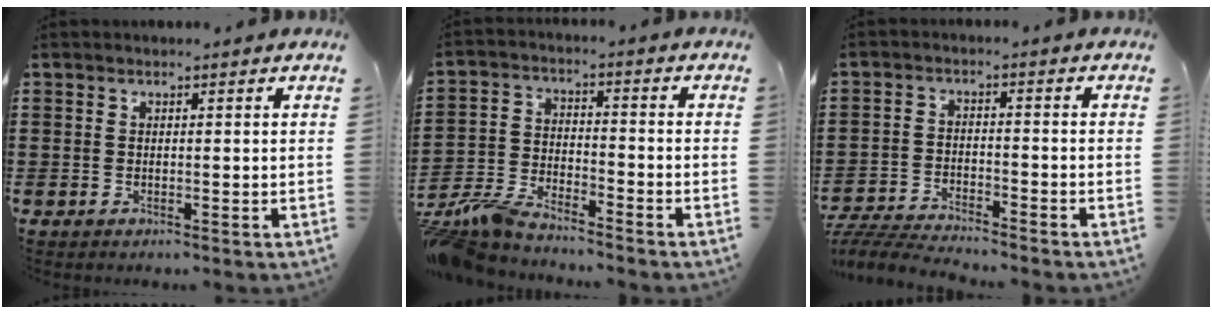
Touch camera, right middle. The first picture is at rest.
{"total": 7.1, "force": [-6.8, 1.0, 1.6], "torque": [-0.055, 0.002, -0.140]}
{"total": 5.3, "force": [-5.2, 0.4, 0.8], "torque": [-0.025, 0.003, -0.108]}